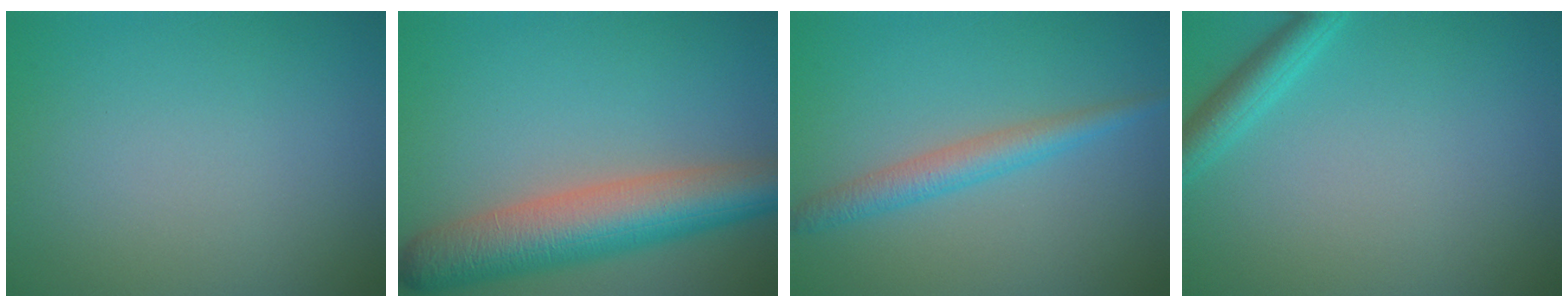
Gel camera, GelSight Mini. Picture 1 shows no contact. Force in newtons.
{"total": 8.6, "press": 8.5, "slide": 0.6}
{"total": 2.9, "press": 2.9, "slide": 0.1}
{"total": 2.4, "press": 2.4, "slide": 0.2}